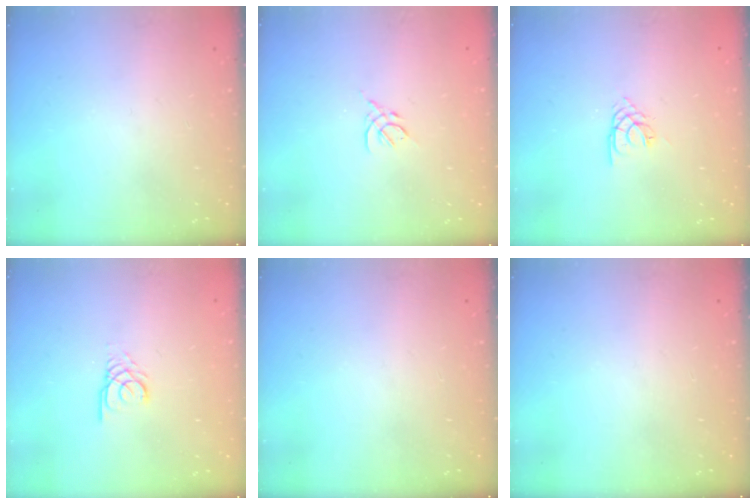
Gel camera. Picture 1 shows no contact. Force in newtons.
{"total": 2.6, "press": 2.5, "slide": 0.7}
{"total": 1.7, "press": 1.7, "slide": 0.4}
{"total": 2.7, "press": 2.7, "slide": 0.3}
{"total": 0.0}
{"total": 0.0}